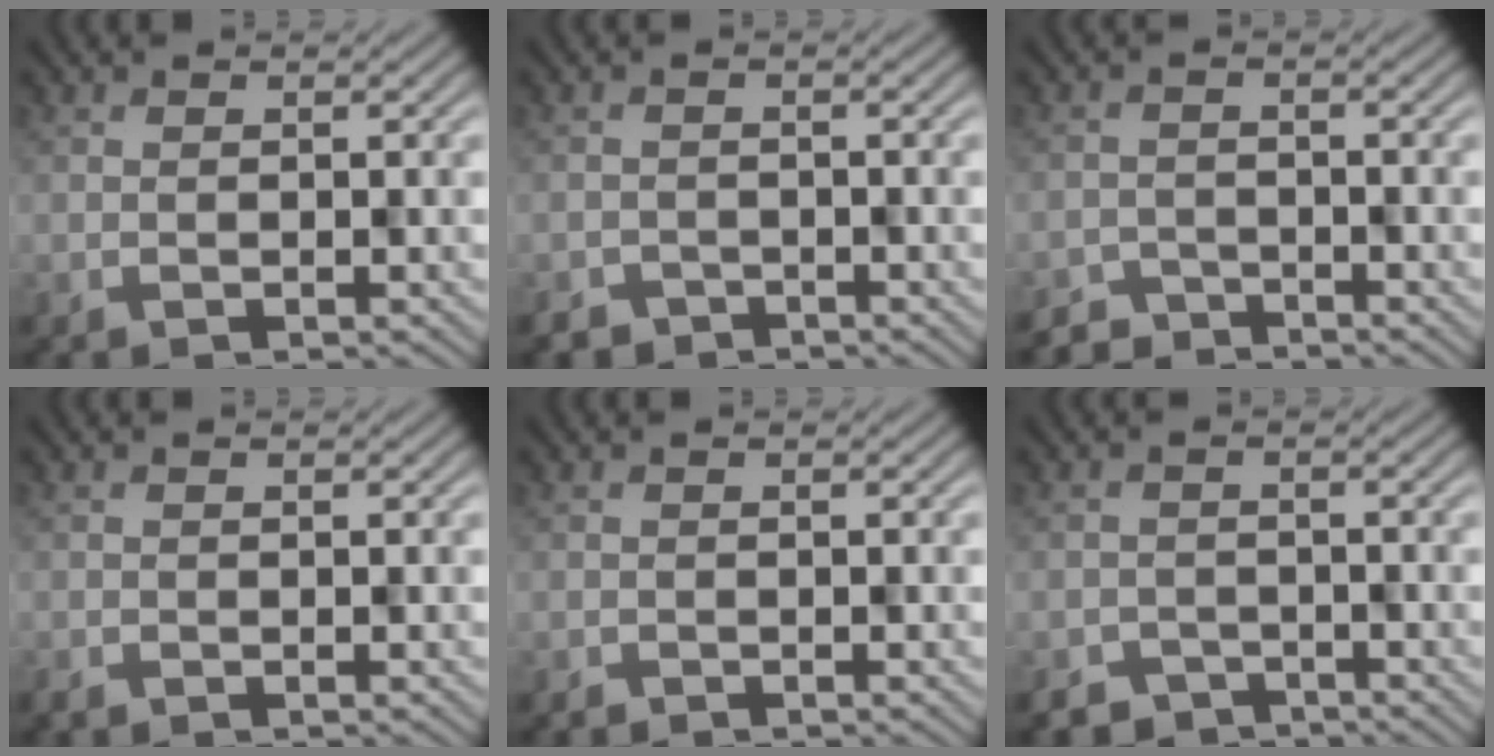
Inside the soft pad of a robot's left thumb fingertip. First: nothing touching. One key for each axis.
{"total": 2.2, "fx": -1.9, "fy": 1.0, "fz": -0.4, "tx": 0.010, "ty": -0.004, "tz": -0.031}
{"total": 2.8, "fx": -2.7, "fy": 0.6, "fz": -0.4, "tx": 0.014, "ty": 0.001, "tz": -0.049}
{"total": 0.9, "fx": -0.9, "fy": 0.2, "fz": 0.0, "tx": -0.002, "ty": -0.005, "tz": -0.014}
{"total": 0.9, "fx": -0.8, "fy": 0.2, "fz": -0.3, "tx": 0.005, "ty": -0.004, "tz": -0.013}
{"total": 3.2, "fx": -2.9, "fy": 1.3, "fz": -0.3, "tx": 0.010, "ty": -0.006, "tz": -0.044}